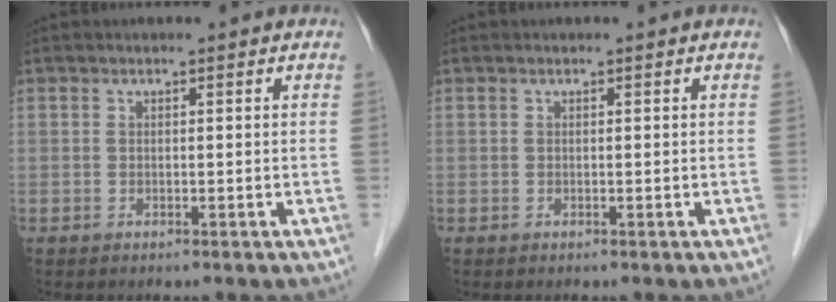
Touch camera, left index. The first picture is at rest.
{"total": 0.0}